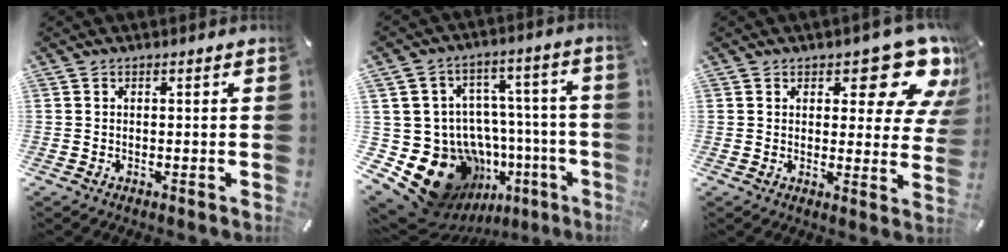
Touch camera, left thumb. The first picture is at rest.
{"total": 23.4, "force": [-9.6, 17.3, 12.4], "torque": [-0.199, 0.041, -0.105]}
{"total": 13.6, "force": [8.6, 5.7, 8.8], "torque": [-0.091, -0.066, 0.142]}